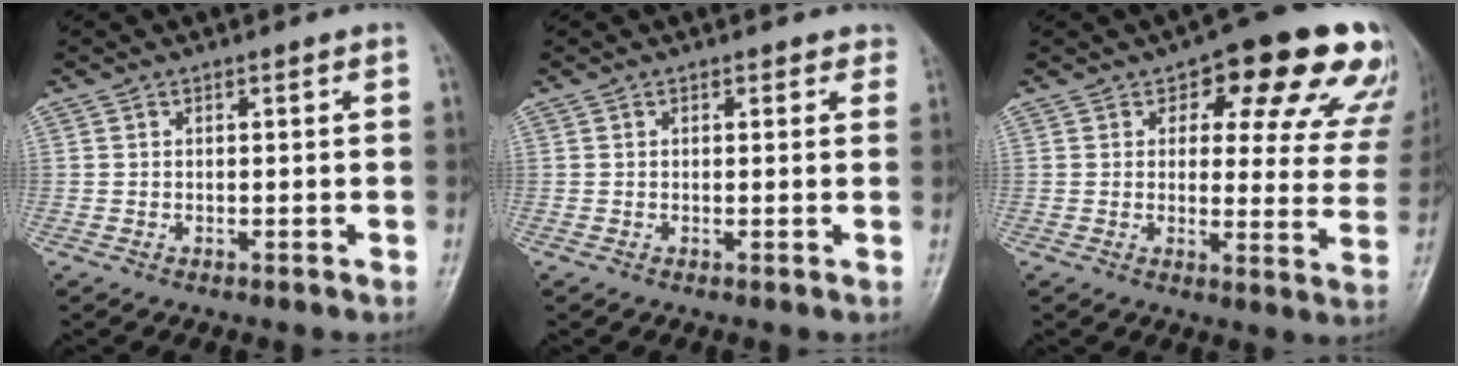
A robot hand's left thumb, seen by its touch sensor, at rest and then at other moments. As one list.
[{"total": 1.4, "force": [0.9, 0.9, 0.4], "torque": [0.015, -0.003, 0.004]}, {"total": 18.7, "force": [10.7, 8.4, 12.9], "torque": [-0.101, -0.030, 0.118]}]